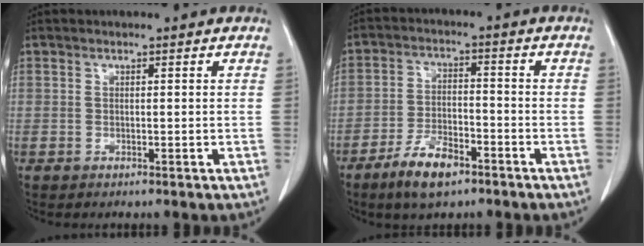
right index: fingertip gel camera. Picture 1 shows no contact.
{"total": 7.5, "force": [-5.0, 2.8, 4.8], "torque": [-0.097, -0.002, -0.089]}